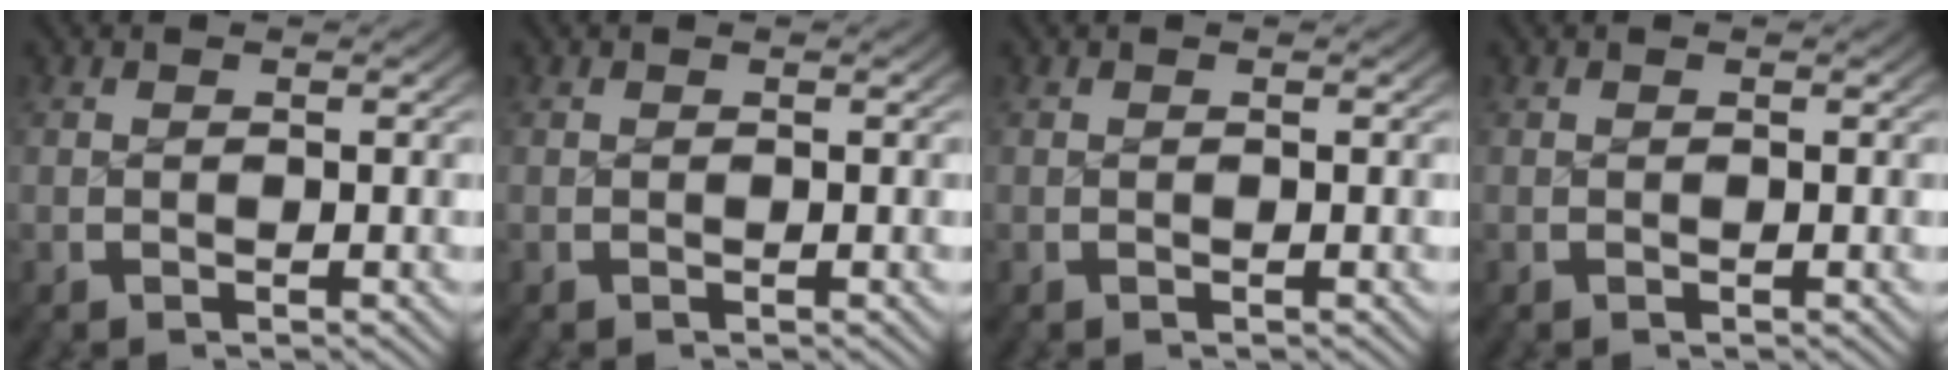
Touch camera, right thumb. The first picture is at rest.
{"total": 0.0}
{"total": 0.0}
{"total": 0.0}